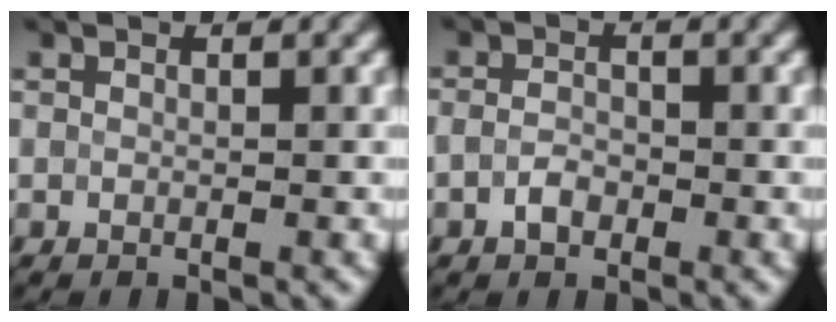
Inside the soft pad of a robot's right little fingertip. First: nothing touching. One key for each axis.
{"total": 1.5, "fx": -0.8, "fy": 0.9, "fz": 0.9, "tx": -0.021, "ty": -0.001, "tz": -0.016}